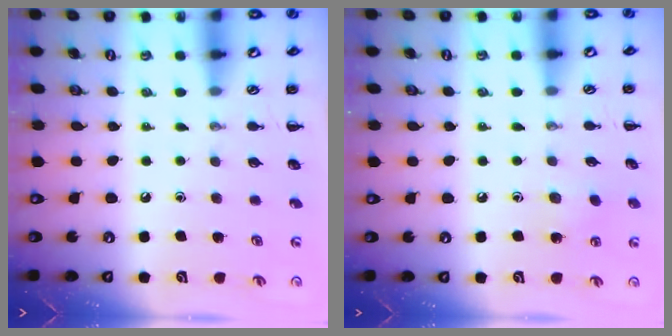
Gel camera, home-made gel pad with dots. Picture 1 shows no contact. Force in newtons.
{"total": 7.7, "press": 7.5, "slide": 2.0}